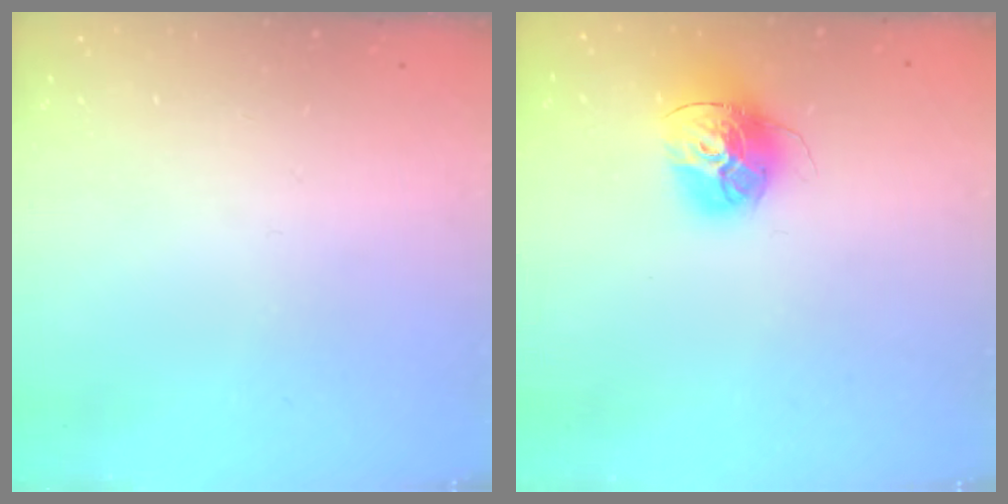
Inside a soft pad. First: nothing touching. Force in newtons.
{"total": 15.1, "press": 15.0, "slide": 1.5}